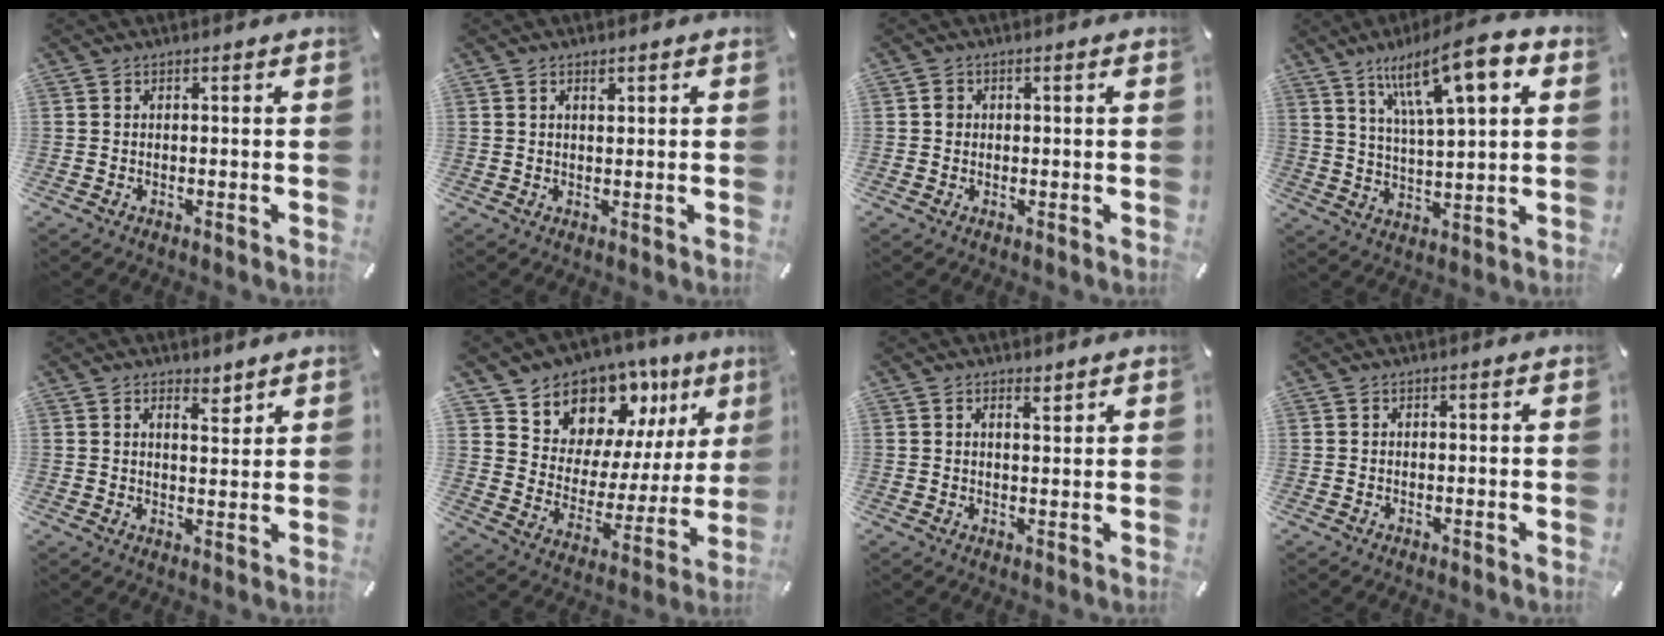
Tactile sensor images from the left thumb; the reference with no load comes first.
{"total": 1.4, "force": [0.7, 0.7, 1.0], "torque": [-0.022, 0.001, 0.013]}
{"total": 1.2, "force": [0.1, 1.0, 0.6], "torque": [-0.012, 0.007, 0.000]}
{"total": 16.6, "force": [9.3, 5.1, 12.8], "torque": [-0.211, -0.033, 0.150]}
{"total": 3.7, "force": [3.1, 1.5, 1.3], "torque": [-0.007, -0.020, 0.052]}
{"total": 12.0, "force": [9.8, 7.1, 0.5], "torque": [-0.015, -0.111, 0.174]}
{"total": 1.7, "force": [1.4, 0.6, 0.8], "torque": [-0.008, -0.004, 0.025]}
{"total": 0.0}